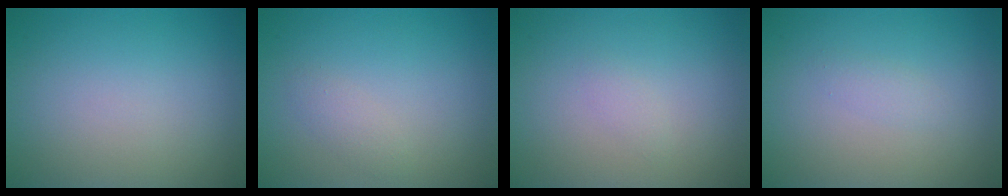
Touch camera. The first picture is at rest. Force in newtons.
{"total": 1.1, "press": 1.1, "slide": 0.1}
{"total": 0.6, "press": 0.6, "slide": 0.1}
{"total": 0.8, "press": 0.8, "slide": 0.0}